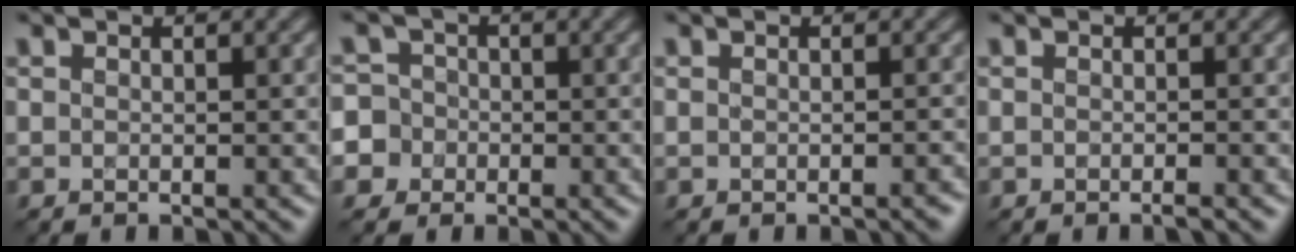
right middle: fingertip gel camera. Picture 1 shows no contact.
{"total": 5.0, "force": [-2.1, 4.5, 0.6], "torque": [-0.003, 0.011, -0.062]}
{"total": 0.8, "force": [-0.4, 0.3, 0.7], "torque": [0.001, 0.005, -0.007]}
{"total": 0.8, "force": [-0.6, 0.0, 0.6], "torque": [-0.006, 0.002, -0.012]}